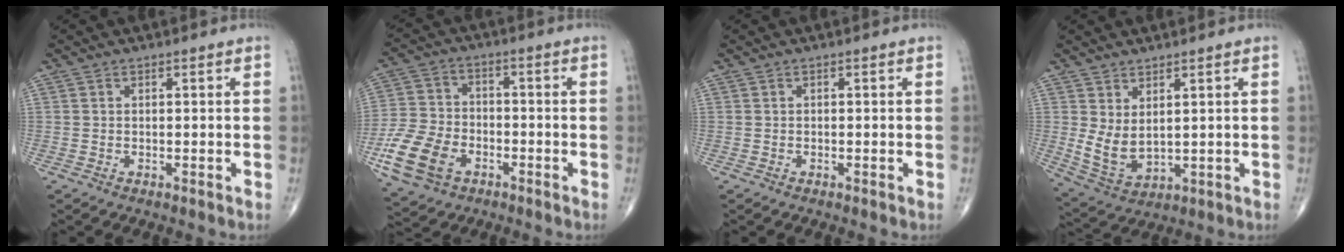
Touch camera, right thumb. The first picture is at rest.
{"total": 12.5, "force": [-5.1, 8.5, 7.5], "torque": [-0.147, 0.015, -0.098]}
{"total": 0.0}
{"total": 6.7, "force": [1.9, 3.6, 5.3], "torque": [-0.098, -0.024, 0.055]}